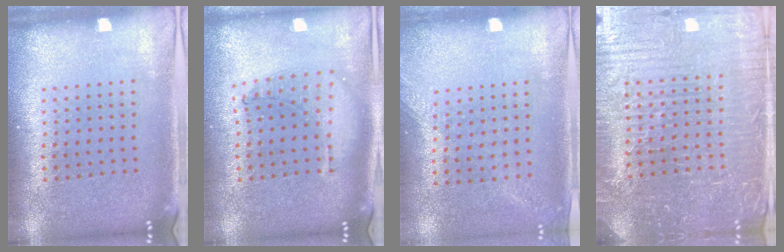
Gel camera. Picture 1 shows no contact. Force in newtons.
{"total": 1.0, "press": 1.0, "slide": 0.2}
{"total": 1.3, "press": 1.0, "slide": 0.8}
{"total": 5.2, "press": 4.9, "slide": 1.7}